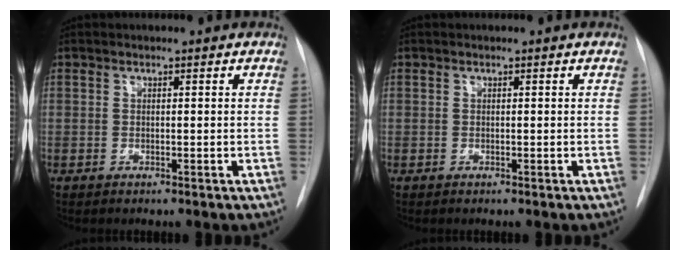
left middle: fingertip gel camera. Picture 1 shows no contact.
{"total": 0.0}